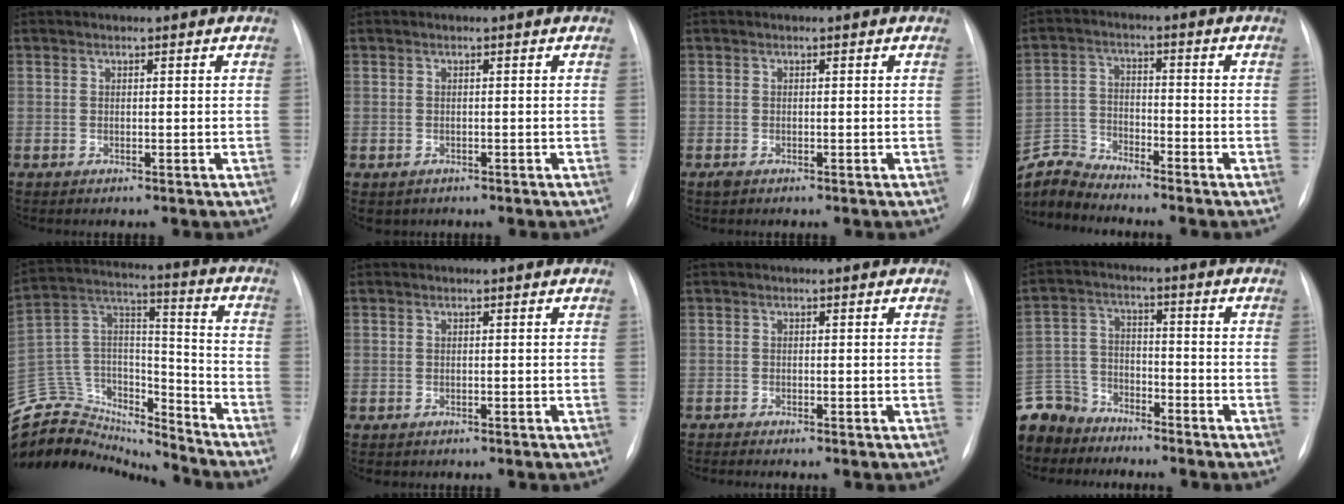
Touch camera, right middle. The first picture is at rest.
{"total": 1.8, "force": [-1.1, 1.4, 0.3], "torque": [-0.006, 0.001, -0.009]}
{"total": 0.9, "force": [-0.5, 0.5, 0.5], "torque": [-0.010, 0.000, -0.005]}
{"total": 6.9, "force": [-6.9, -0.2, -0.5], "torque": [0.001, 0.003, -0.135]}
{"total": 21.8, "force": [-20.7, 5.6, 3.6], "torque": [-0.086, 0.067, -0.336]}
{"total": 0.7, "force": [-0.4, 0.5, 0.0], "torque": [-0.008, 0.003, -0.004]}
{"total": 0.9, "force": [-0.9, -0.1, 0.2], "torque": [-0.006, -0.004, -0.015]}
{"total": 11.5, "force": [-10.1, 5.3, 1.2], "torque": [-0.045, 0.010, -0.193]}